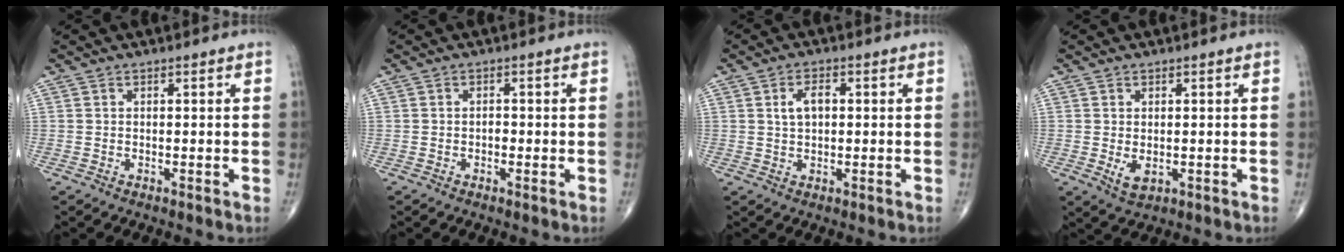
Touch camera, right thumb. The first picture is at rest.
{"total": 1.1, "force": [-0.3, 0.6, 0.9], "torque": [-0.010, 0.002, -0.006]}
{"total": 3.8, "force": [0.7, 2.2, 3.0], "torque": [-0.055, 0.005, 0.012]}
{"total": 3.1, "force": [-0.4, 1.8, 2.5], "torque": [-0.035, -0.007, 0.003]}